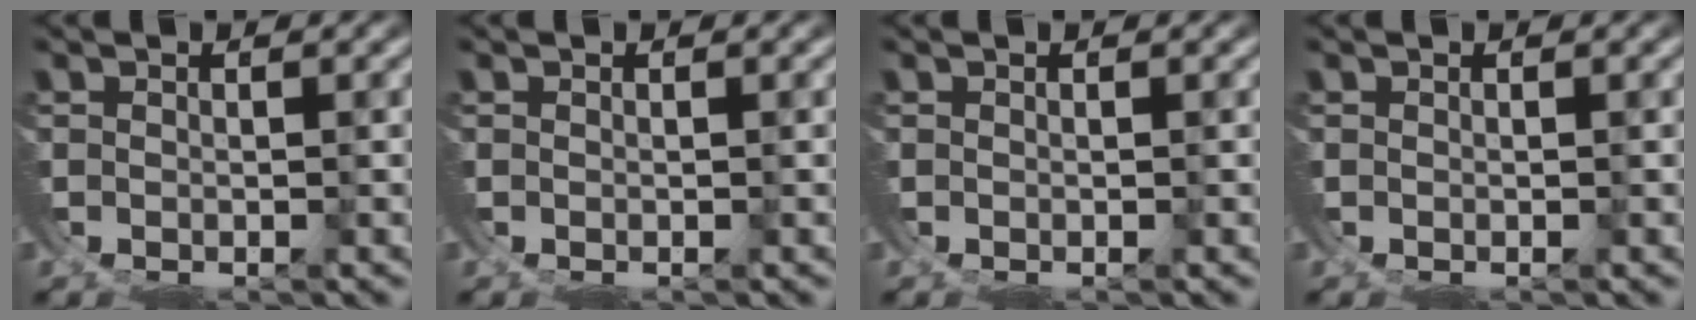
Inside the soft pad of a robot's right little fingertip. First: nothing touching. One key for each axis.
{"total": 0.0}
{"total": 0.0}
{"total": 0.0}